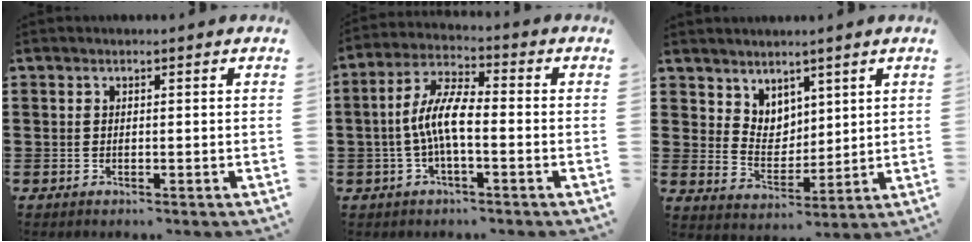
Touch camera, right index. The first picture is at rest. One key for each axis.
{"total": 7.5, "fx": -1.2, "fy": 2.3, "fz": 7.0, "tx": -0.156, "ty": -0.006, "tz": -0.027}
{"total": 5.2, "fx": 4.1, "fy": 3.3, "fz": -0.3, "tx": -0.018, "ty": -0.007, "tz": 0.077}